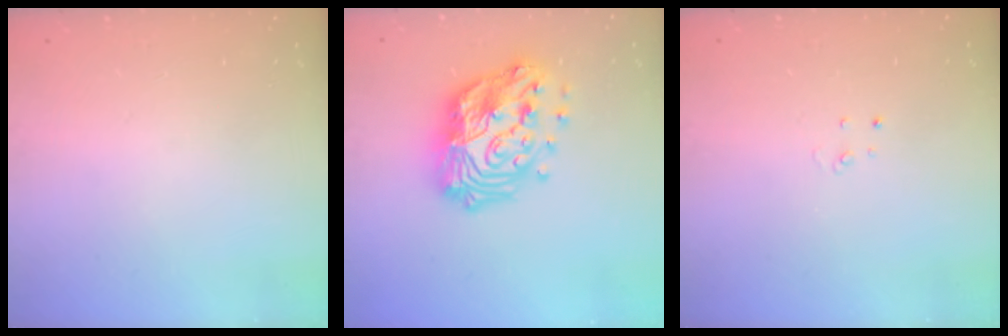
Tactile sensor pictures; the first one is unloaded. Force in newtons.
{"total": 20.7, "press": 20.7, "slide": 1.9}
{"total": 2.6, "press": 2.6, "slide": 0.2}